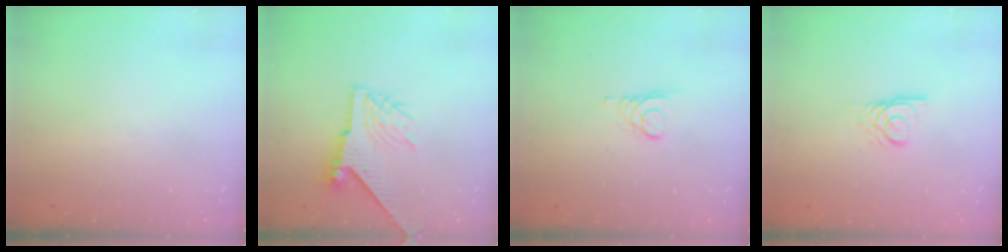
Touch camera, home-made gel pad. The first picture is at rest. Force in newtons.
{"total": 7.7, "press": 7.7, "slide": 0.6}
{"total": 1.6, "press": 1.6, "slide": 0.2}
{"total": 4.2, "press": 4.2, "slide": 0.4}